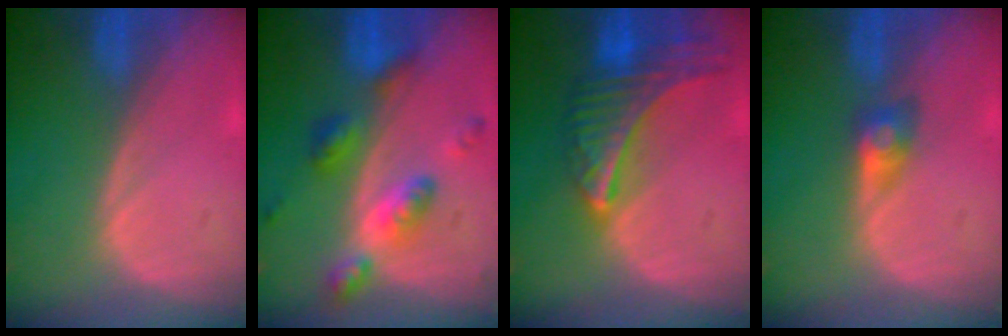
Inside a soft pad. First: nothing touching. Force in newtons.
{"total": 7.0, "press": 7.0, "slide": 0.5}
{"total": 9.0, "press": 7.9, "slide": 4.3}
{"total": 2.9, "press": 2.4, "slide": 1.5}